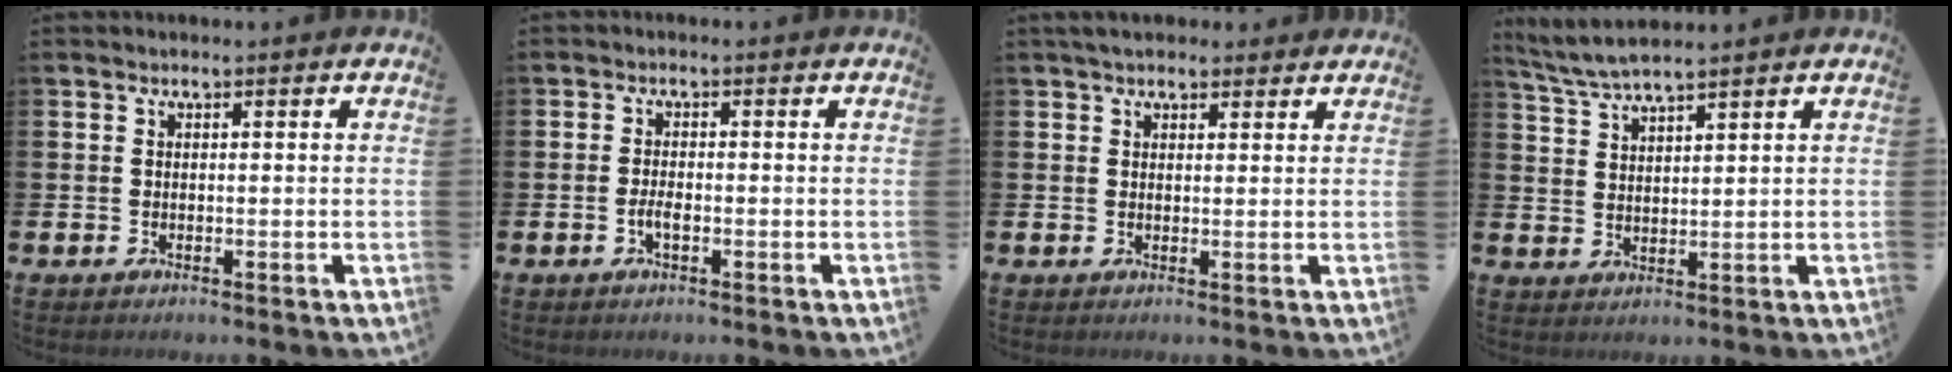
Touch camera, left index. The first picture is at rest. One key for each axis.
{"total": 1.7, "fx": -0.6, "fy": 0.6, "fz": 1.4, "tx": -0.025, "ty": 0.000, "tz": -0.012}
{"total": 2.9, "fx": 2.7, "fy": 1.1, "fz": 0.5, "tx": -0.003, "ty": -0.007, "tz": 0.046}
{"total": 4.5, "fx": 4.2, "fy": 0.0, "fz": 1.5, "tx": -0.046, "ty": -0.014, "tz": 0.077}